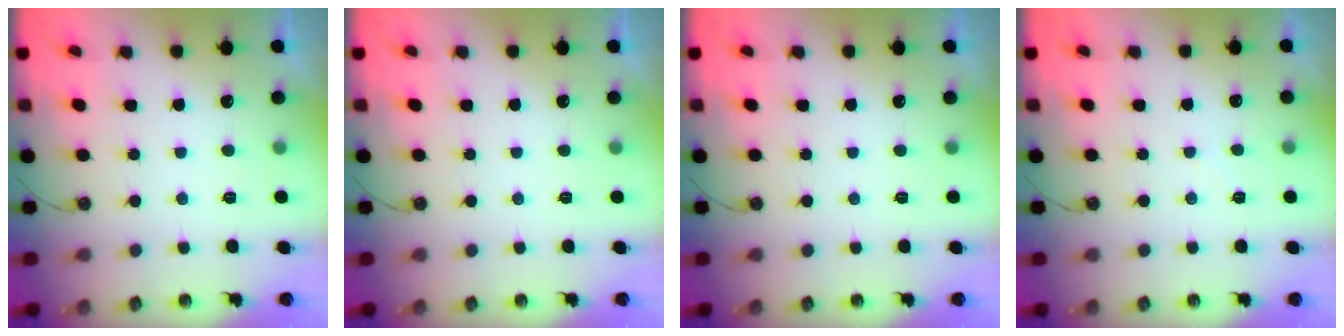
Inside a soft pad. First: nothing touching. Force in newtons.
{"total": 0.0}
{"total": 0.0}
{"total": 4.1, "press": 4.0, "slide": 0.8}